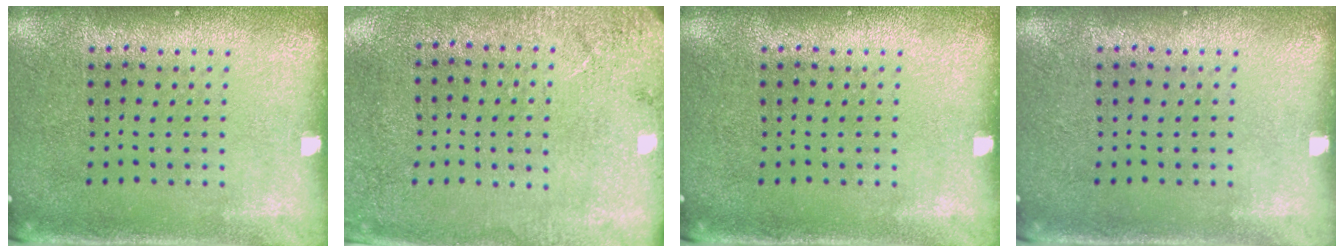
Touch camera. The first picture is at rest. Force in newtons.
{"total": 2.7, "press": 2.2, "slide": 1.5}
{"total": 0.0}
{"total": 0.0}